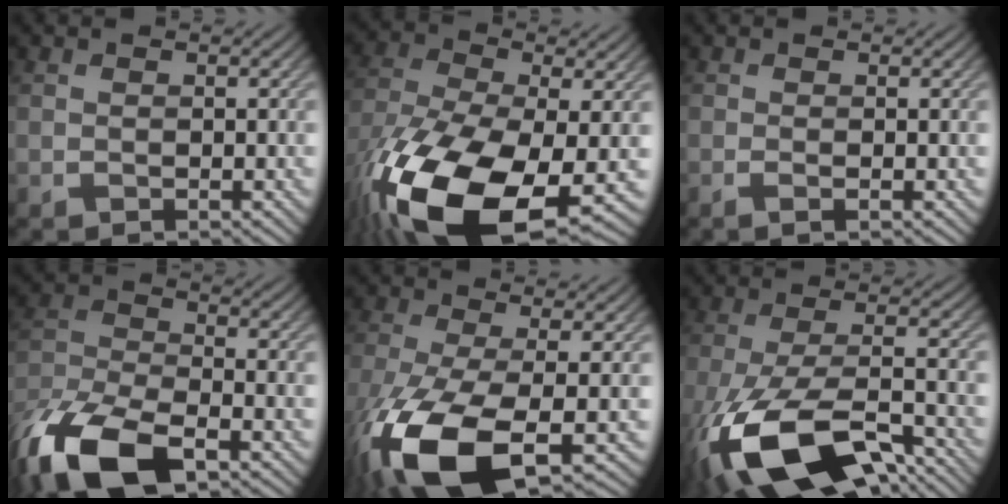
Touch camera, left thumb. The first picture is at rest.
{"total": 19.0, "force": [-8.3, 9.0, 14.6], "torque": [-0.342, -0.052, -0.137]}
{"total": 1.1, "force": [-0.3, 0.1, 1.1], "torque": [-0.021, -0.004, -0.010]}
{"total": 13.2, "force": [-8.5, 5.4, 8.6], "torque": [-0.200, -0.025, -0.173]}
{"total": 14.1, "force": [-5.1, 5.4, 11.9], "torque": [-0.285, -0.040, -0.086]}
{"total": 17.3, "force": [-8.7, 7.0, 13.2], "torque": [-0.298, -0.046, -0.146]}